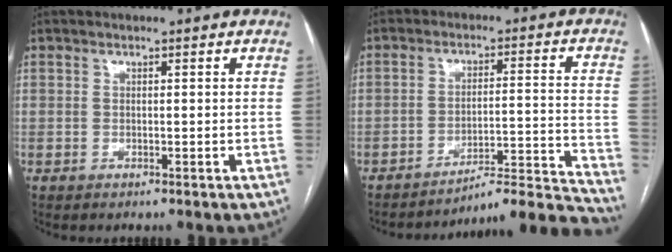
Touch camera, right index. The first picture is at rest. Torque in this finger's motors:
{"motor_torque": [-0.55, -0.61, 0.10, -0.03]}